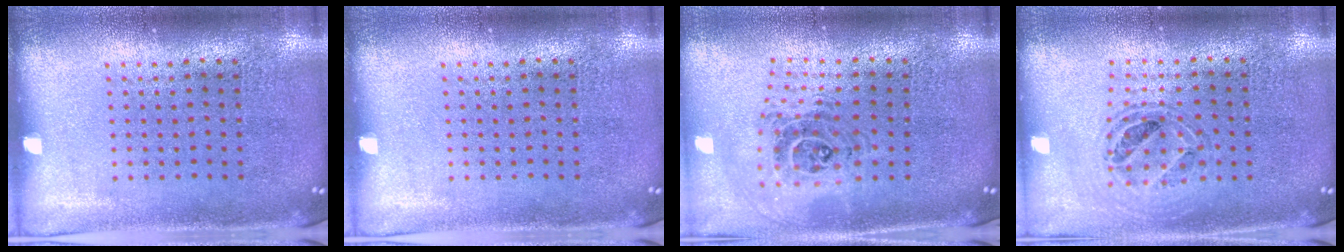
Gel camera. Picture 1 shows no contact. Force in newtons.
{"total": 0.0}
{"total": 1.2, "press": 1.1, "slide": 0.5}
{"total": 0.7, "press": 0.6, "slide": 0.2}